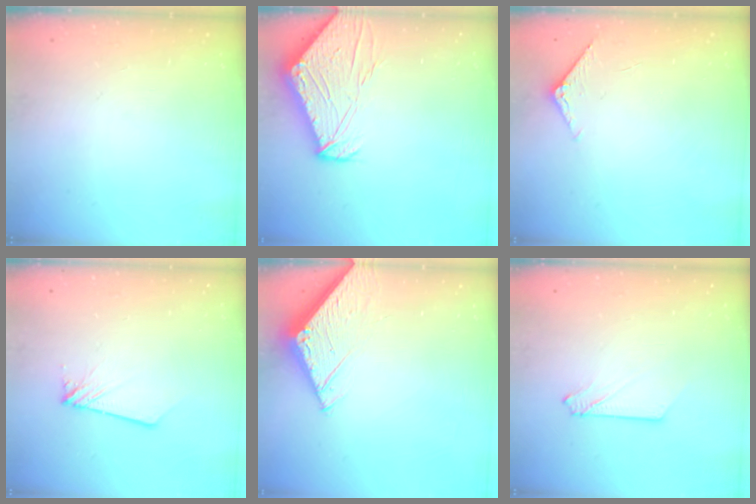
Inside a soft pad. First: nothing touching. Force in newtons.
{"total": 12.8, "press": 12.7, "slide": 1.6}
{"total": 5.0, "press": 4.9, "slide": 0.5}
{"total": 1.8, "press": 1.8, "slide": 0.2}
{"total": 5.0, "press": 4.9, "slide": 0.5}
{"total": 2.6, "press": 2.6, "slide": 0.3}